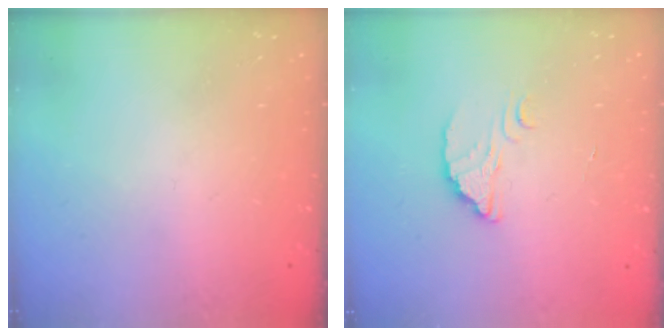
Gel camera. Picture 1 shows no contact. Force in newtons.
{"total": 2.4, "press": 2.4, "slide": 0.1}